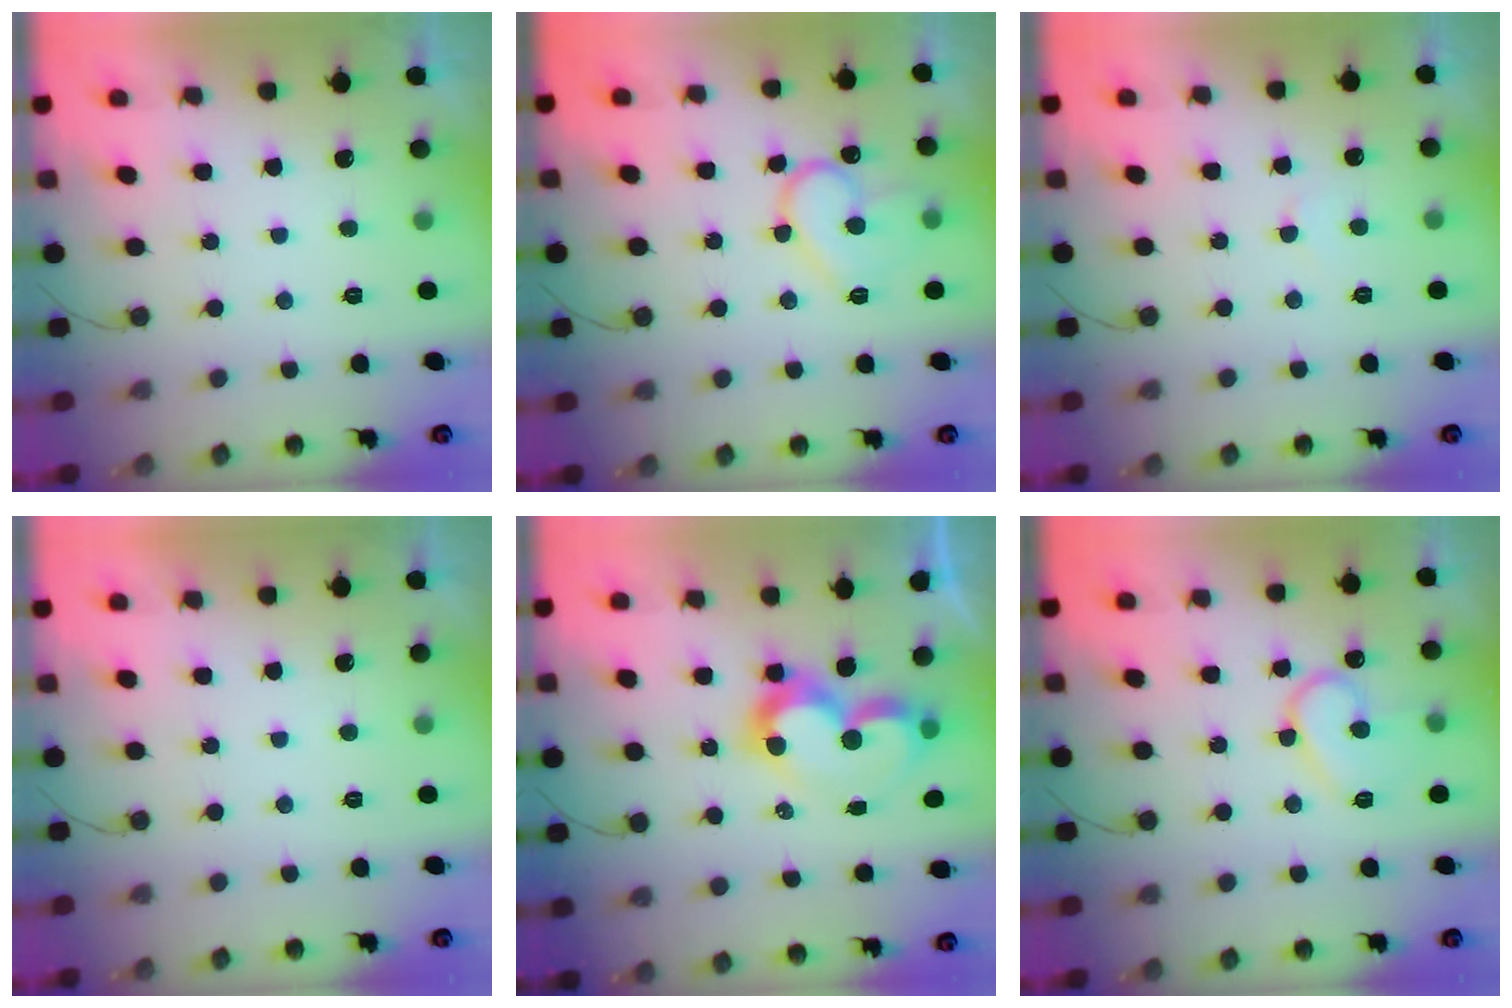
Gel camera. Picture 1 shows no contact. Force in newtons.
{"total": 12.8, "press": 12.7, "slide": 1.2}
{"total": 2.4, "press": 2.4, "slide": 0.2}
{"total": 1.7, "press": 1.7, "slide": 0.1}
{"total": 10.6, "press": 10.5, "slide": 1.4}
{"total": 12.2, "press": 12.1, "slide": 1.3}